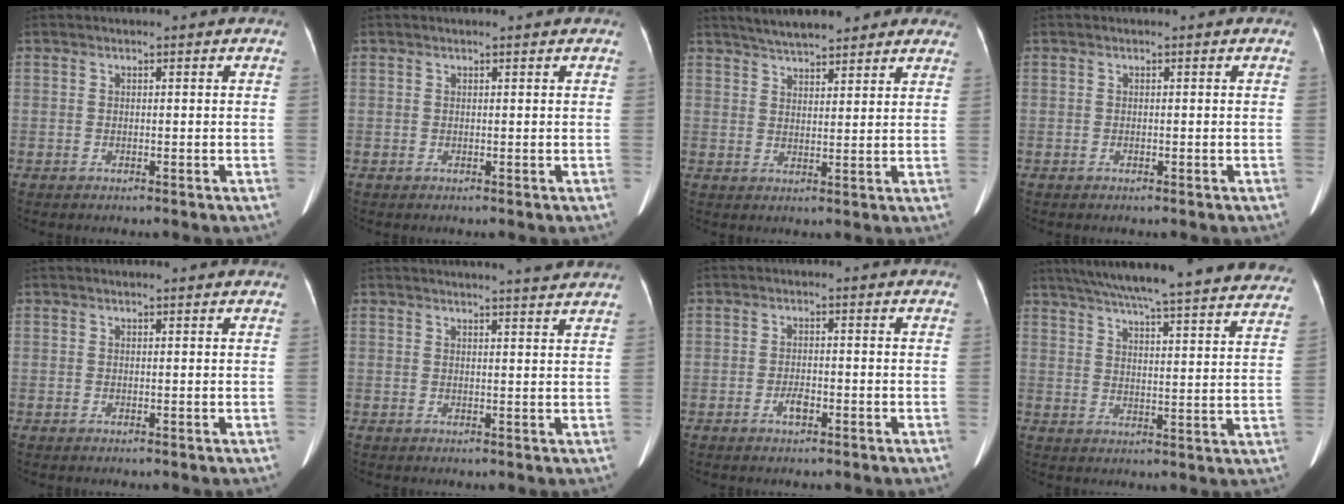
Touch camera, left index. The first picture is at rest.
{"total": 0.9, "force": [0.8, 0.0, 0.3], "torque": [-0.009, 0.006, 0.011]}
{"total": 11.7, "force": [10.0, 3.0, 5.4], "torque": [-0.069, 0.029, 0.134]}
{"total": 0.0}
{"total": 1.2, "force": [1.1, 0.0, 0.5], "torque": [-0.012, 0.008, 0.013]}
{"total": 6.8, "force": [6.3, -0.6, 2.5], "torque": [-0.035, 0.002, 0.062]}
{"total": 2.0, "force": [-1.1, 0.7, 1.5], "torque": [-0.030, 0.001, -0.019]}
{"total": 33.7, "force": [30.4, 2.8, 14.4], "torque": [-0.213, -0.050, 0.370]}